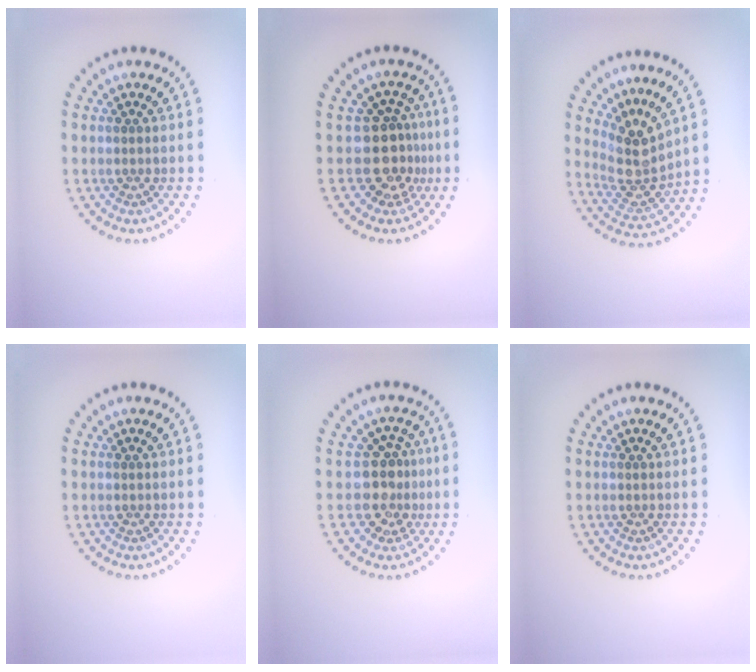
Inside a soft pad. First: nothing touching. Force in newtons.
{"total": 3.6, "press": 2.6, "slide": 2.4}
{"total": 4.0, "press": 2.8, "slide": 2.8}
{"total": 0.0}
{"total": 3.1, "press": 2.4, "slide": 1.9}
{"total": 0.0}